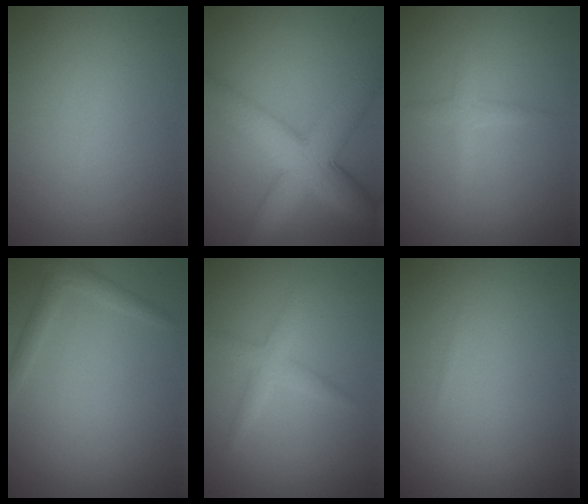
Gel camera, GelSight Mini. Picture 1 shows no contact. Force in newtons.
{"total": 8.4, "press": 8.4, "slide": 0.3}
{"total": 1.9, "press": 1.9, "slide": 0.1}
{"total": 1.6, "press": 1.6, "slide": 0.1}
{"total": 1.9, "press": 1.9, "slide": 0.0}
{"total": 0.0}